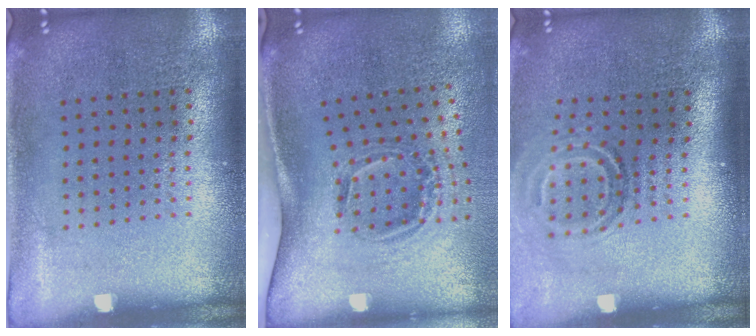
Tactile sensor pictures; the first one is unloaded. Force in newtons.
{"total": 2.1, "press": 1.2, "slide": 1.6}
{"total": 1.8, "press": 1.1, "slide": 1.4}